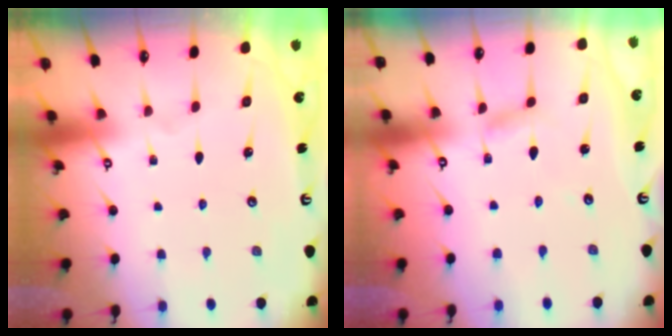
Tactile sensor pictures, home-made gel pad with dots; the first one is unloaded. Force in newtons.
{"total": 2.7, "press": 2.7, "slide": 0.1}